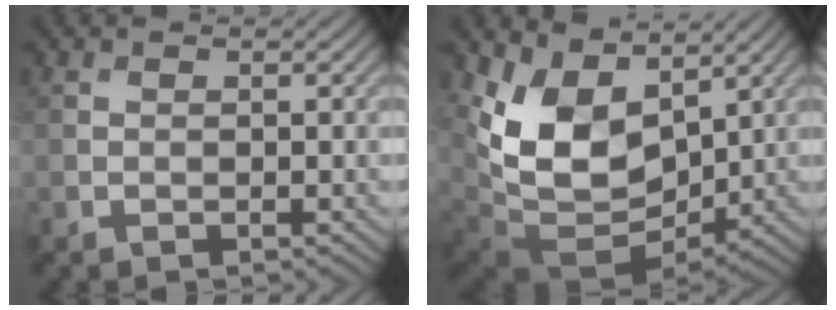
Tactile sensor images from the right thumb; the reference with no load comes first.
{"total": 12.0, "force": [4.1, 8.1, 7.9], "torque": [-0.180, -0.009, 0.085]}